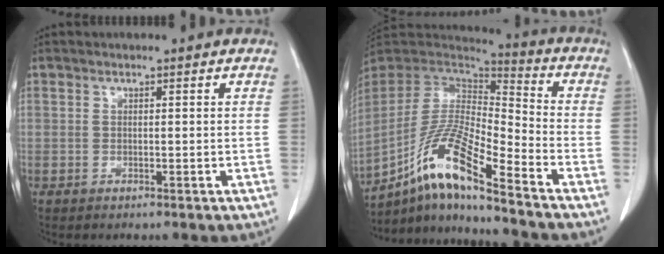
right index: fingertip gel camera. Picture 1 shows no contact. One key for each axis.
{"total": 15.7, "fx": -10.1, "fy": 1.2, "fz": 12.0, "tx": -0.239, "ty": -0.002, "tz": -0.182}